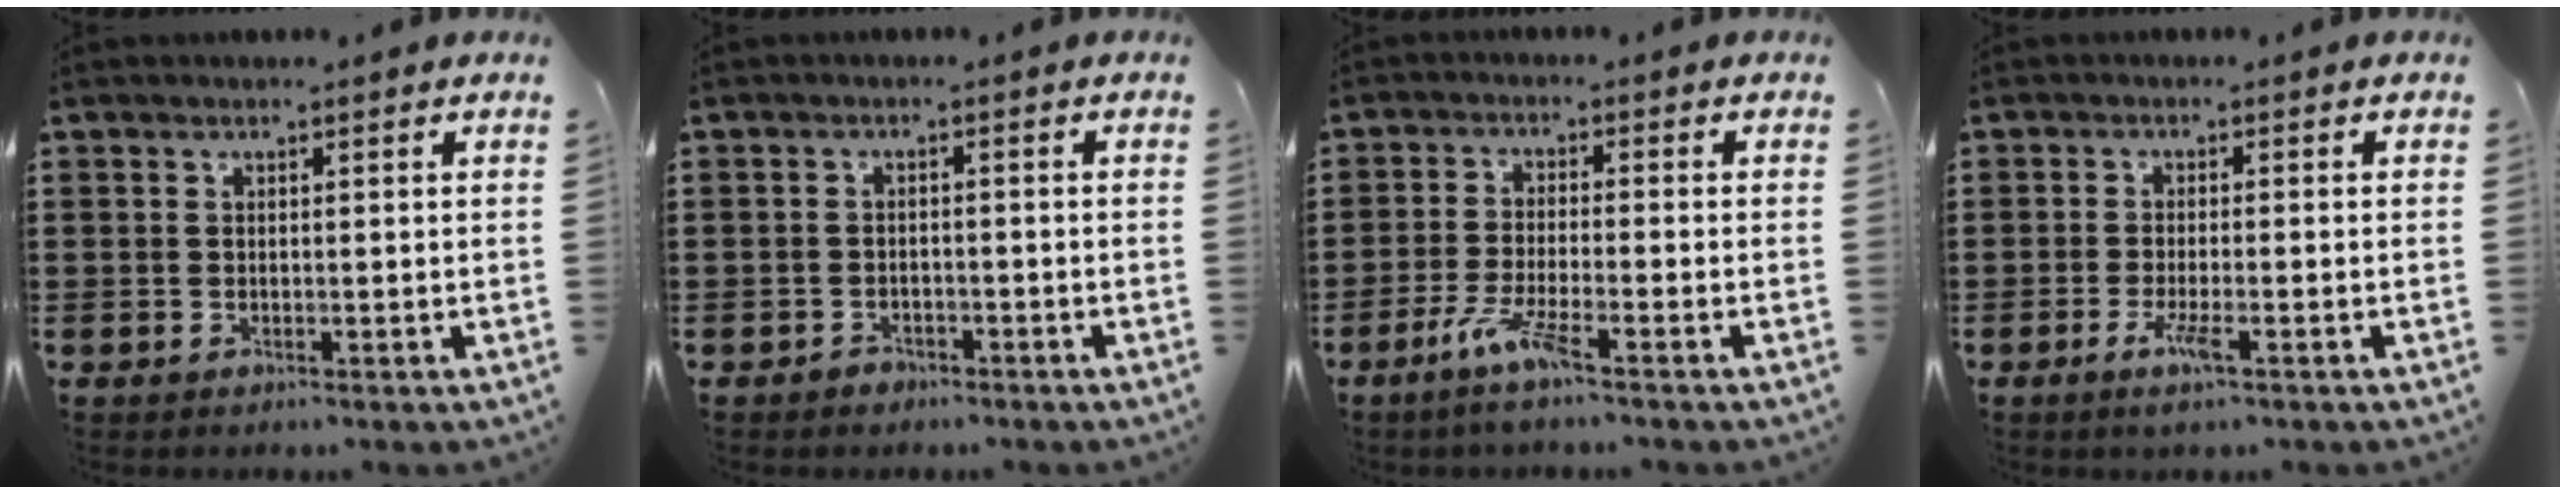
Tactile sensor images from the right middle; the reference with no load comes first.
{"total": 1.6, "force": [-1.4, 0.6, 0.0], "torque": [-0.007, 0.001, -0.032]}
{"total": 5.3, "force": [-3.4, 0.4, 4.1], "torque": [-0.091, -0.012, -0.065]}
{"total": 3.3, "force": [-1.7, 0.4, 2.8], "torque": [-0.067, -0.011, -0.035]}